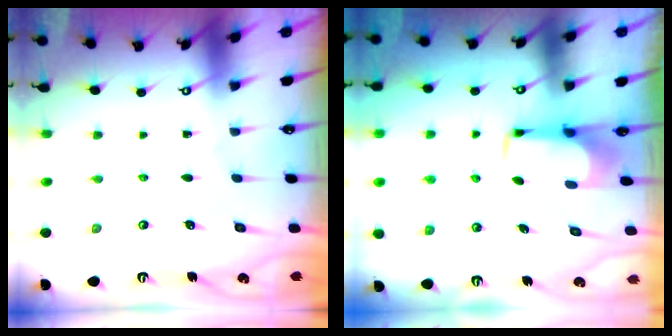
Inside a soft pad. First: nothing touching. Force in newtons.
{"total": 1.9, "press": 1.7, "slide": 0.7}